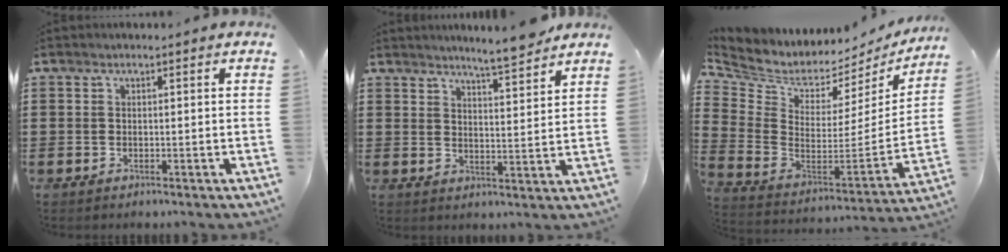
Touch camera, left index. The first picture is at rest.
{"total": 5.0, "force": [4.7, -0.5, 1.5], "torque": [-0.037, -0.025, 0.081]}
{"total": 4.8, "force": [4.0, 2.4, 0.8], "torque": [-0.050, -0.048, 0.066]}